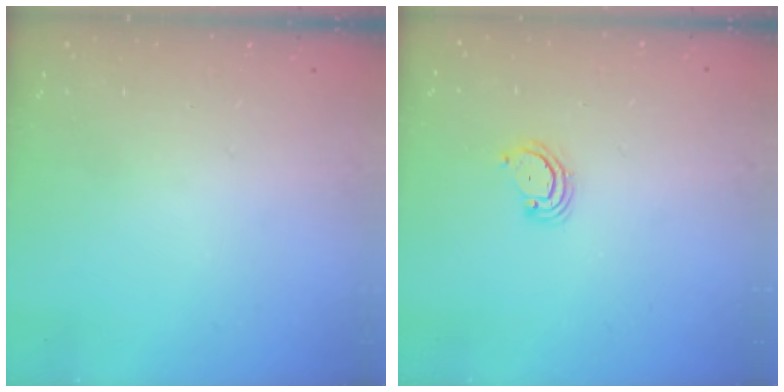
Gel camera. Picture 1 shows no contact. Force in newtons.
{"total": 2.9, "press": 2.9, "slide": 0.3}